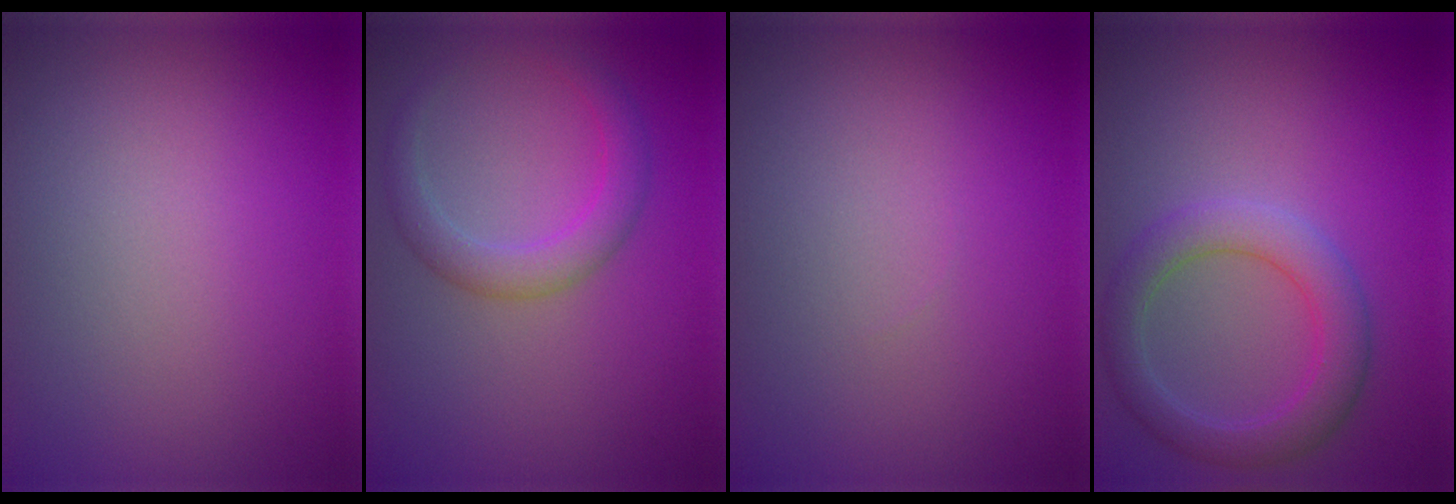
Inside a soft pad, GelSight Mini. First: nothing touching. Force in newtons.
{"total": 3.0, "press": 3.0, "slide": 0.1}
{"total": 0.5, "press": 0.5, "slide": 0.0}
{"total": 4.3, "press": 4.3, "slide": 0.2}